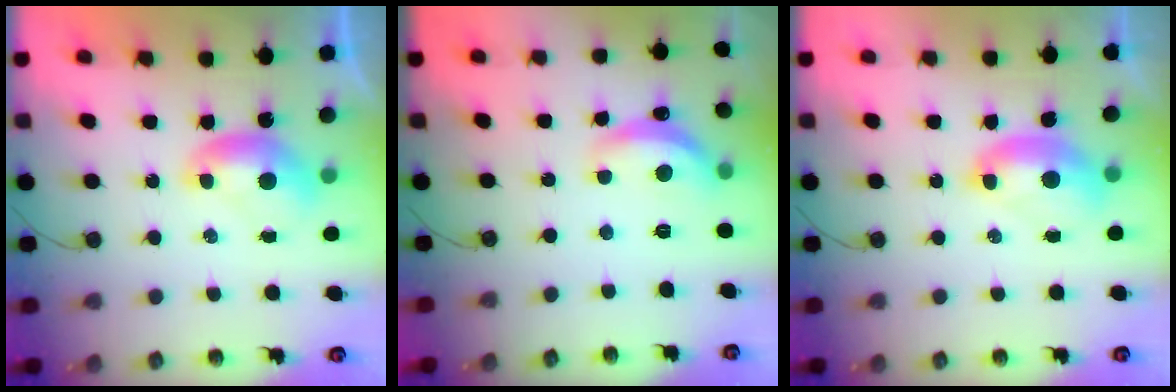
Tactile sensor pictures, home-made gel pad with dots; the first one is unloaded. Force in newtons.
{"total": 6.2, "press": 6.2, "slide": 0.5}
{"total": 2.9, "press": 2.8, "slide": 0.6}